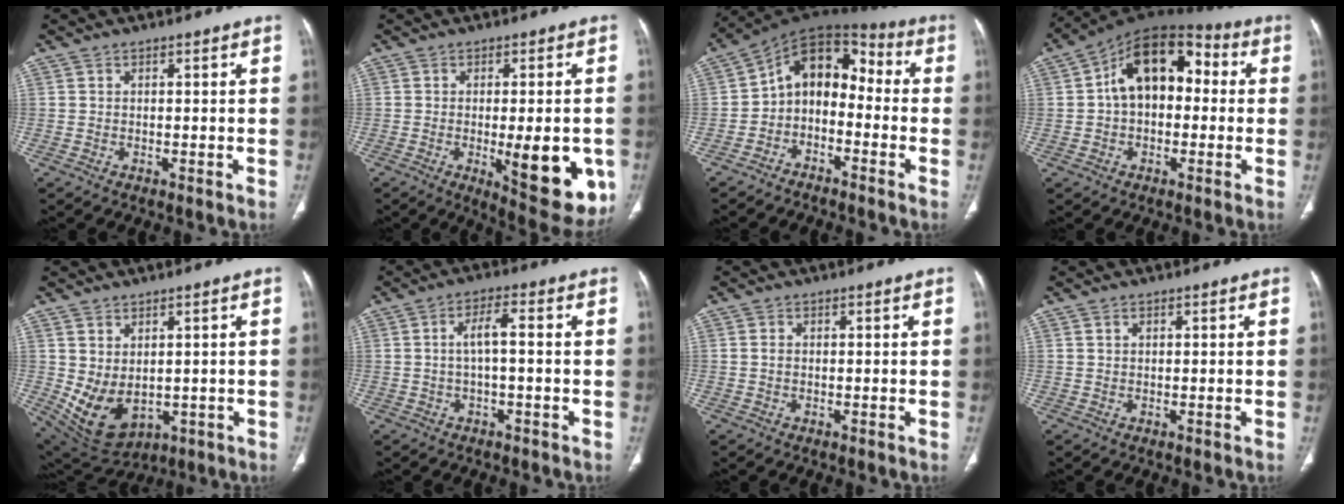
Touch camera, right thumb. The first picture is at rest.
{"total": 15.4, "force": [-3.6, 5.2, 14.1], "torque": [-0.152, -0.019, -0.032]}
{"total": 11.2, "force": [-2.9, 7.8, 7.5], "torque": [-0.085, 0.072, -0.066]}
{"total": 14.7, "force": [1.5, 9.4, 11.1], "torque": [-0.139, 0.044, 0.008]}
{"total": 10.0, "force": [-0.3, 6.6, 7.5], "torque": [-0.124, -0.010, 0.031]}
{"total": 4.5, "force": [0.0, 1.1, 4.3], "torque": [-0.093, 0.015, -0.003]}
{"total": 0.9, "force": [0.0, 0.7, 0.6], "torque": [-0.011, 0.001, -0.001]}
{"total": 0.7, "force": [0.4, 0.4, 0.4], "torque": [-0.007, -0.001, 0.008]}